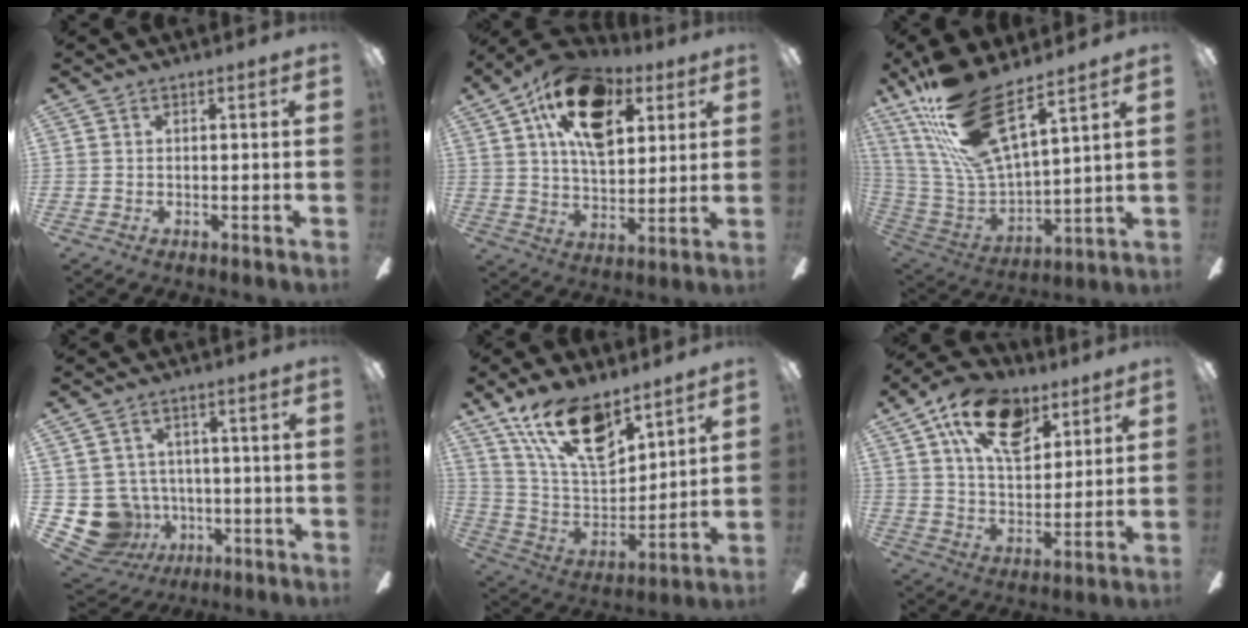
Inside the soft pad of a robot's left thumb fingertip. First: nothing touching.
{"total": 19.7, "force": [9.6, 11.1, 13.1], "torque": [-0.210, -0.024, 0.167]}
{"total": 21.8, "force": [14.6, 6.5, 14.8], "torque": [-0.312, -0.086, 0.256]}
{"total": 10.6, "force": [-2.7, 9.7, 3.4], "torque": [-0.107, 0.008, -0.042]}
{"total": 19.3, "force": [12.8, 8.5, 11.7], "torque": [-0.223, -0.068, 0.228]}
{"total": 18.4, "force": [10.2, 10.1, 11.4], "torque": [-0.181, -0.034, 0.180]}